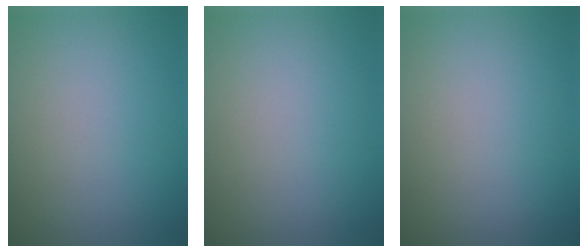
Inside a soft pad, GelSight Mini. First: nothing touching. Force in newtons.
{"total": 0.0}
{"total": 0.0}